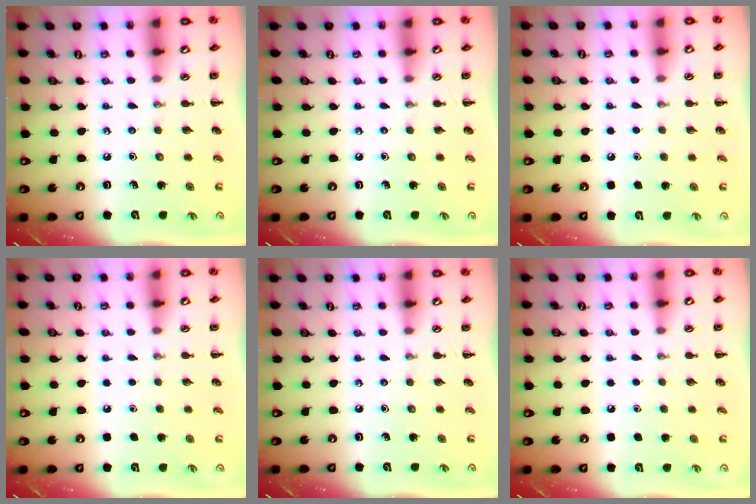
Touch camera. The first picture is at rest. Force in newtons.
{"total": 0.0}
{"total": 1.8, "press": 1.8, "slide": 0.1}
{"total": 1.6, "press": 1.6, "slide": 0.1}
{"total": 0.0}
{"total": 1.8, "press": 1.8, "slide": 0.1}